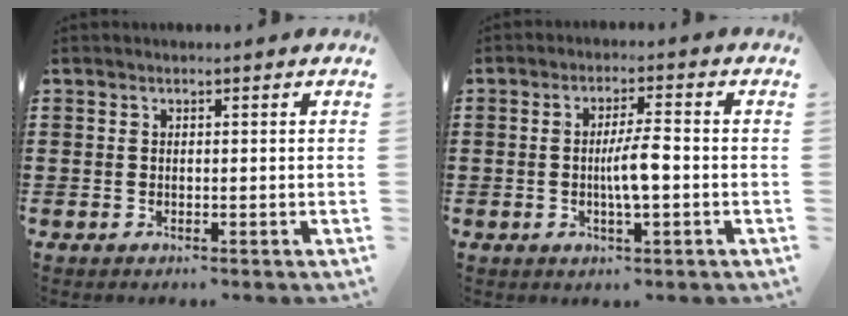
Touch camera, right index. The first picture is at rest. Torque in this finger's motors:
{"motor_torque": [0.34, 0.06, 0.19, 0.05]}